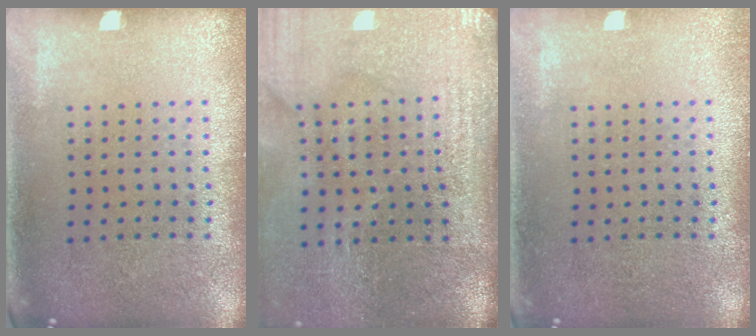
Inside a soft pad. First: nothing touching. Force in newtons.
{"total": 4.6, "press": 3.8, "slide": 2.6}
{"total": 0.8, "press": 0.8, "slide": 0.0}